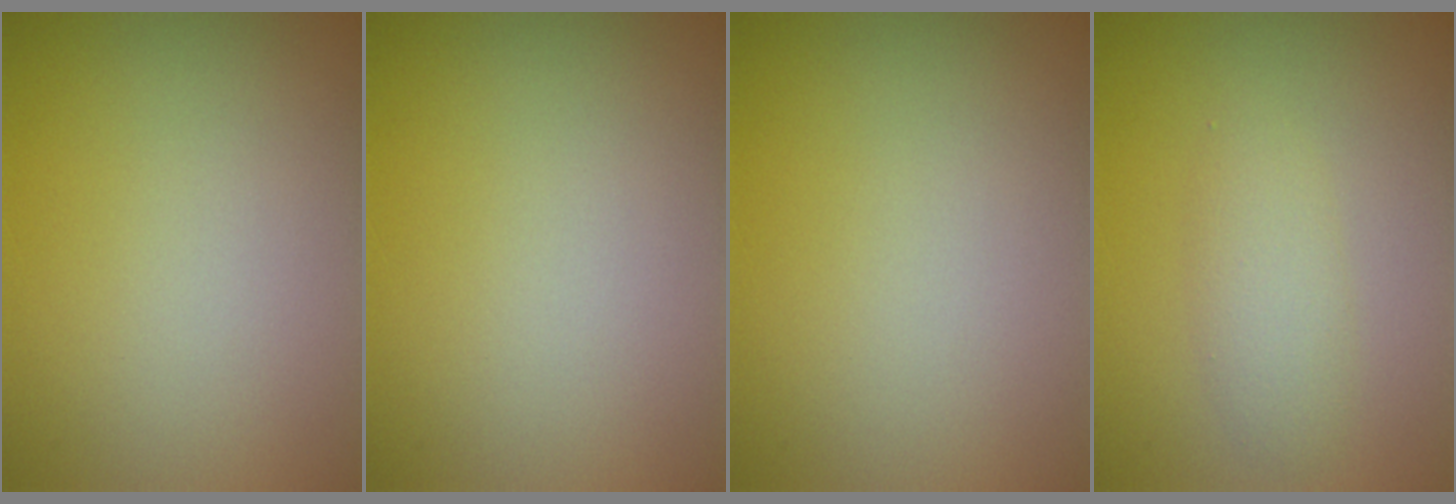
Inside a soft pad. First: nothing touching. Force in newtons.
{"total": 0.0}
{"total": 0.0}
{"total": 2.1, "press": 2.1, "slide": 0.1}